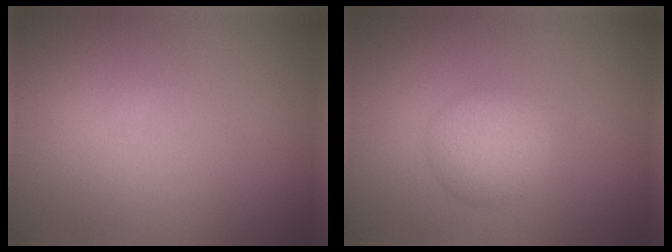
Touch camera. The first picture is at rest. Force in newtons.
{"total": 3.0, "press": 3.0, "slide": 0.0}